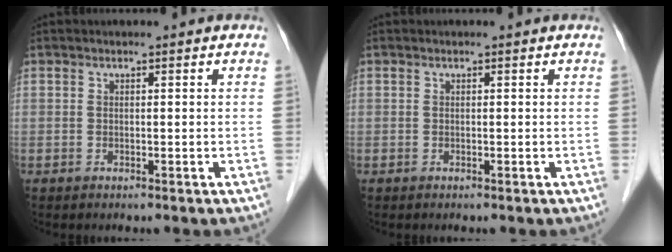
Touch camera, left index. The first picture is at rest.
{"total": 0.0}